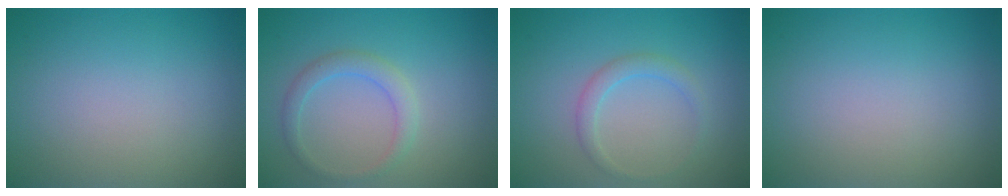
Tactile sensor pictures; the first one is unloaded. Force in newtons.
{"total": 2.0, "press": 2.0, "slide": 0.1}
{"total": 1.6, "press": 1.6, "slide": 0.0}
{"total": 0.0}